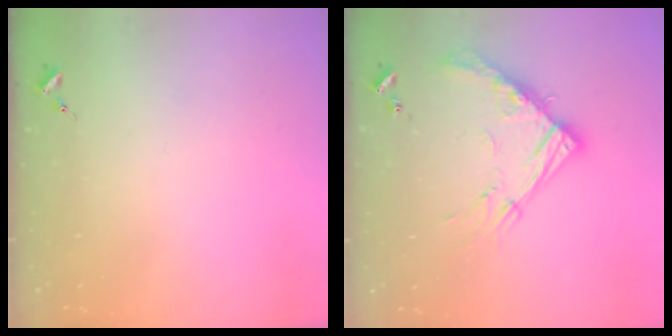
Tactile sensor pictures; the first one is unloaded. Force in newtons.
{"total": 15.1, "press": 15.1, "slide": 1.5}